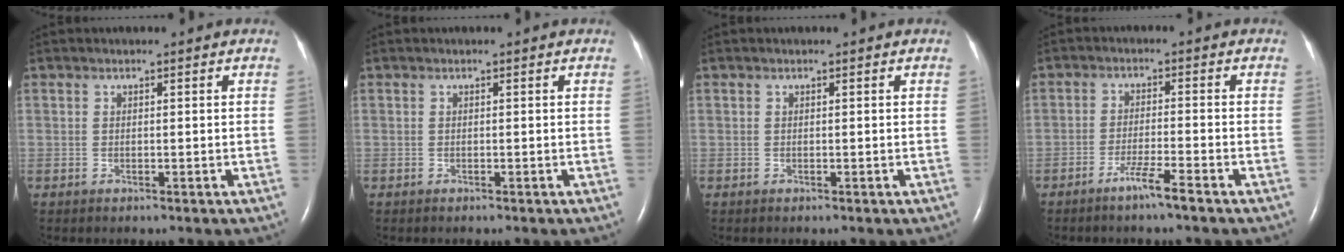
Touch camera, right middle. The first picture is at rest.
{"total": 0.0}
{"total": 0.0}
{"total": 3.9, "force": [-2.8, -0.7, 2.7], "torque": [-0.057, -0.007, -0.055]}